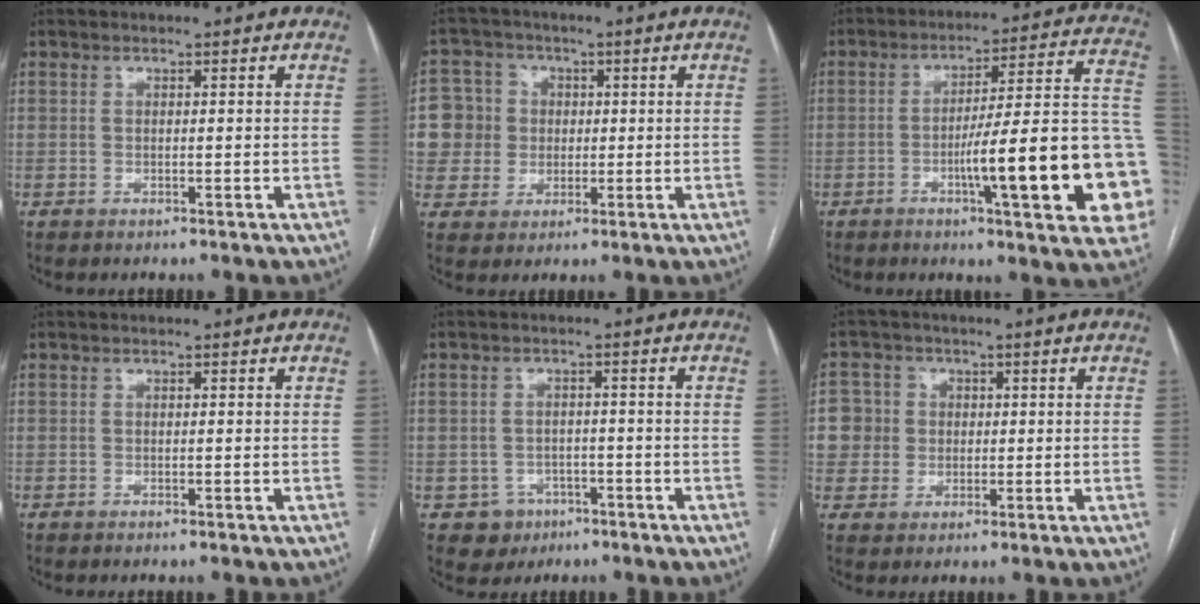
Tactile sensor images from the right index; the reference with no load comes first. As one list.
[{"total": 8.9, "force": [0.8, 8.8, 0.9], "torque": [-0.026, 0.033, 0.023]}, {"total": 21.8, "force": [-5.8, 1.9, 20.9], "torque": [-0.197, 0.018, -0.075]}, {"total": 0.0}, {"total": 4.4, "force": [-2.0, 3.9, 0.2], "torque": [0.005, 0.014, -0.023]}, {"total": 7.0, "force": [0.7, 6.9, 0.6], "torque": [-0.013, 0.025, 0.018]}]